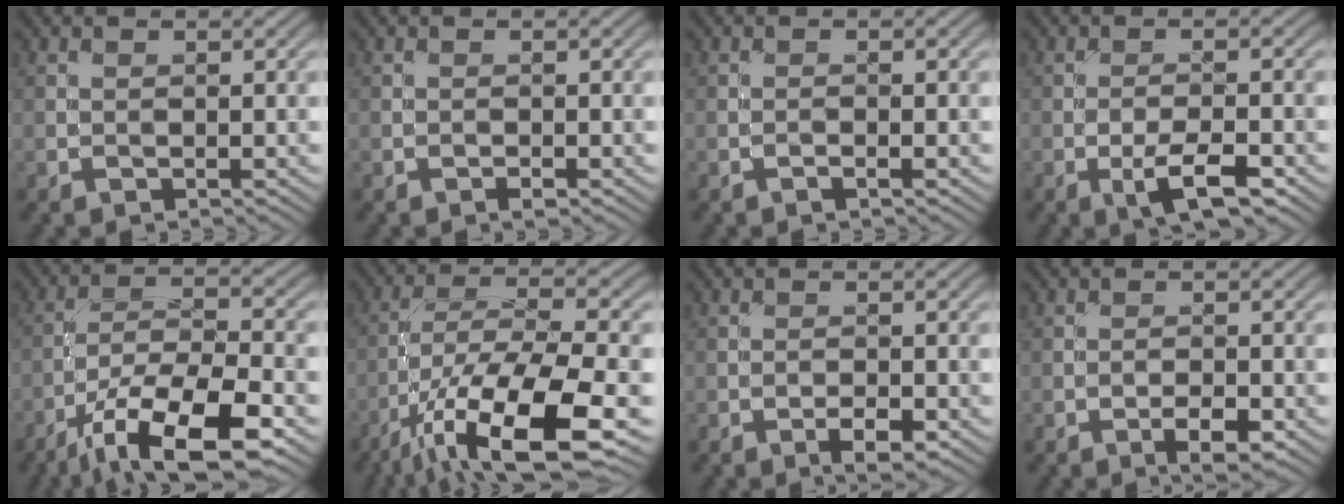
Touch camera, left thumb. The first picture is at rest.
{"total": 0.7, "force": [-0.5, 0.2, 0.5], "torque": [-0.007, 0.001, -0.010]}
{"total": 0.6, "force": [-0.4, -0.1, 0.4], "torque": [-0.008, 0.002, -0.010]}
{"total": 5.1, "force": [-2.6, 1.4, 4.1], "torque": [-0.075, 0.004, -0.044]}
{"total": 13.9, "force": [-8.3, 4.2, 10.3], "torque": [-0.195, -0.010, -0.151]}
{"total": 16.0, "force": [-8.4, 5.2, 12.5], "torque": [-0.239, -0.022, -0.151]}
{"total": 2.6, "force": [-1.5, 0.7, 2.0], "torque": [-0.036, 0.001, -0.028]}
{"total": 3.2, "force": [-1.8, 0.9, 2.5], "torque": [-0.041, 0.002, -0.030]}